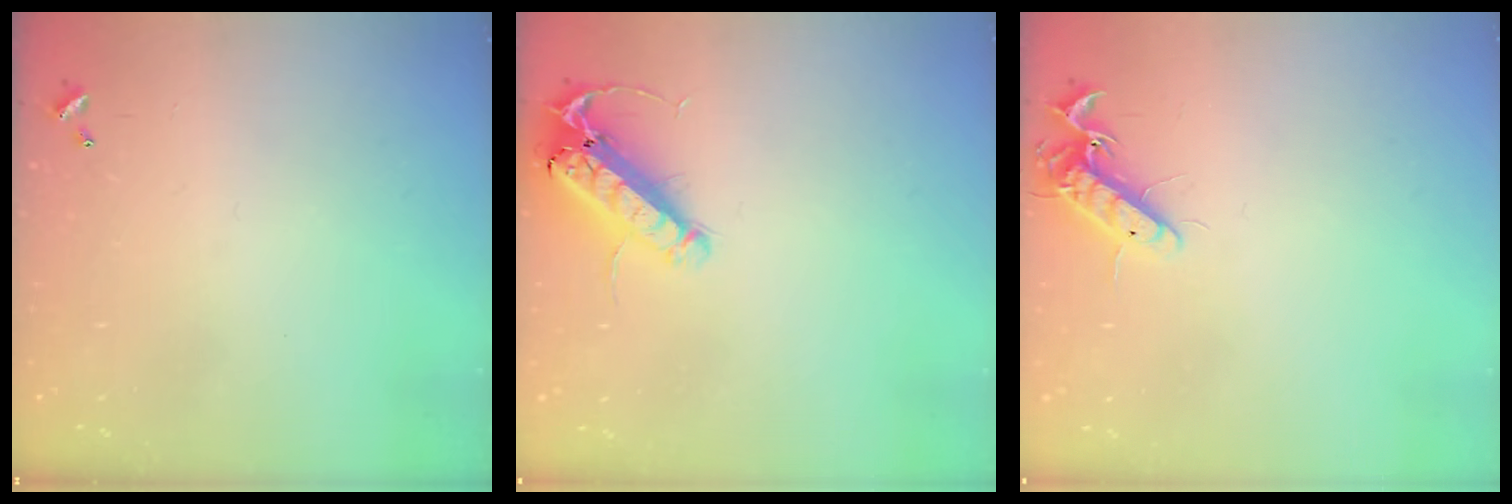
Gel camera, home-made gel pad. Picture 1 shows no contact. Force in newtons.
{"total": 14.7, "press": 14.5, "slide": 2.6}
{"total": 10.7, "press": 10.5, "slide": 1.7}